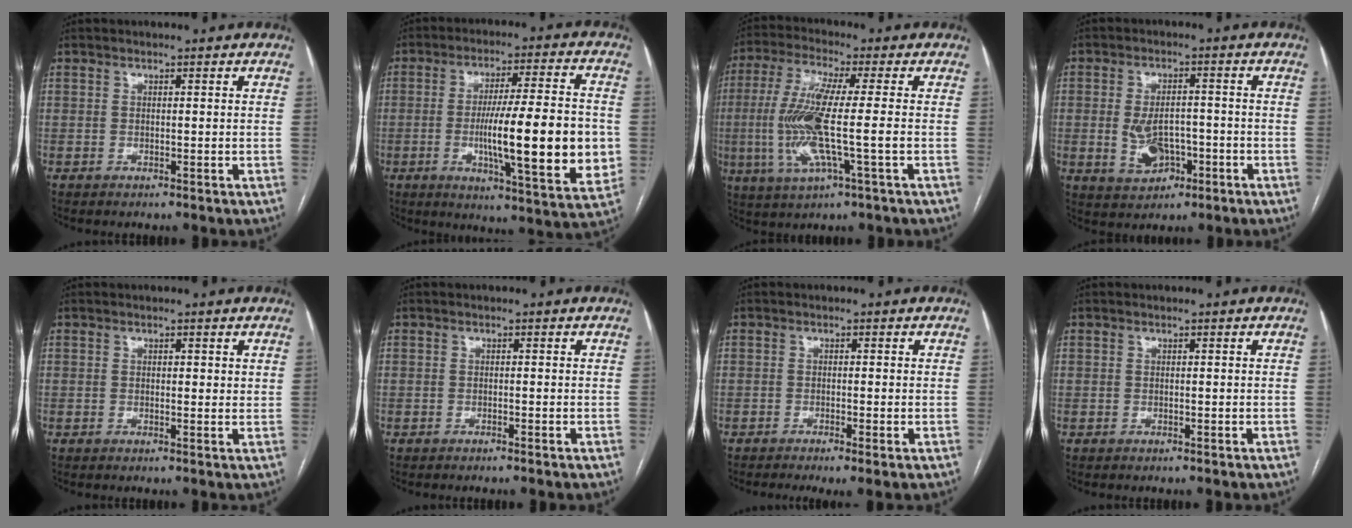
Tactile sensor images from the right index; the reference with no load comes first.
{"total": 18.7, "force": [-2.2, 2.1, 18.5], "torque": [-0.265, -0.005, -0.029]}
{"total": 12.5, "force": [-1.5, 0.6, 12.4], "torque": [-0.267, -0.005, -0.034]}
{"total": 6.2, "force": [-1.7, 3.8, 4.6], "torque": [-0.089, 0.003, -0.020]}
{"total": 1.1, "force": [0.6, 0.4, 0.8], "torque": [-0.012, -0.002, 0.007]}
{"total": 0.0}
{"total": 2.8, "force": [-1.5, 0.3, 2.4], "torque": [-0.039, -0.011, -0.024]}
{"total": 0.0}